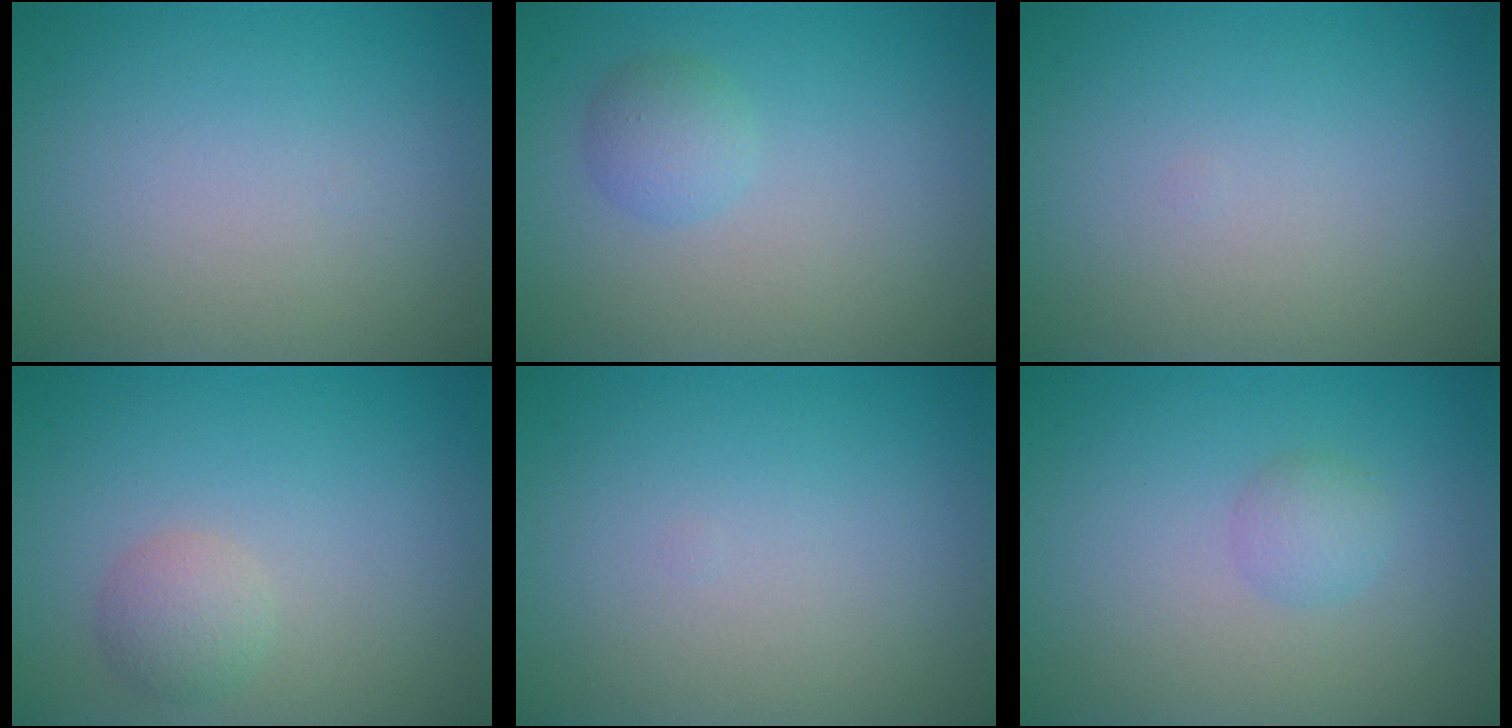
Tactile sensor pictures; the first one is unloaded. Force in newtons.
{"total": 1.8, "press": 1.8, "slide": 0.0}
{"total": 0.0}
{"total": 2.0, "press": 2.0, "slide": 0.0}
{"total": 0.0}
{"total": 1.5, "press": 1.5, "slide": 0.1}